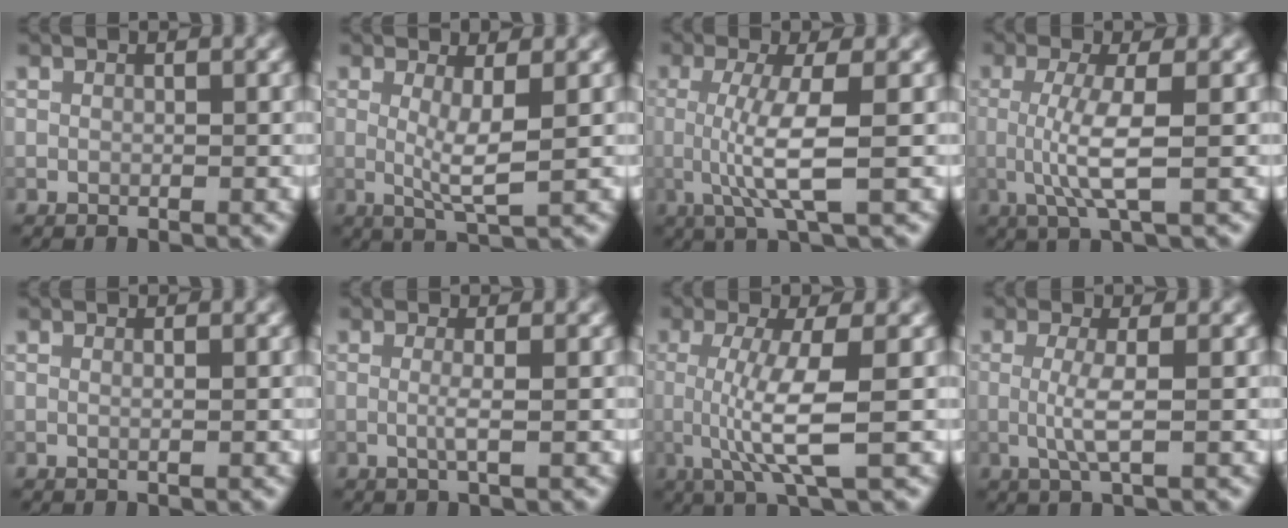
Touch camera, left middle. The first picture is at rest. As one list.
[{"total": 3.4, "force": [0.3, 0.5, 3.3], "torque": [-0.064, -0.010, 0.007]}, {"total": 5.0, "force": [-0.3, 0.9, 4.9], "torque": [-0.099, -0.007, -0.006]}, {"total": 4.3, "force": [-0.4, 0.7, 4.2], "torque": [-0.089, -0.007, -0.009]}, {"total": 0.5, "force": [0.1, 0.1, 0.5], "torque": [-0.010, -0.002, -0.003]}, {"total": 1.6, "force": [-0.1, 0.2, 1.5], "torque": [-0.031, -0.003, -0.006]}, {"total": 5.6, "force": [-0.4, 1.0, 5.5], "torque": [-0.109, -0.006, -0.006]}, {"total": 2.7, "force": [-0.2, 0.4, 2.7], "torque": [-0.056, -0.004, -0.006]}]